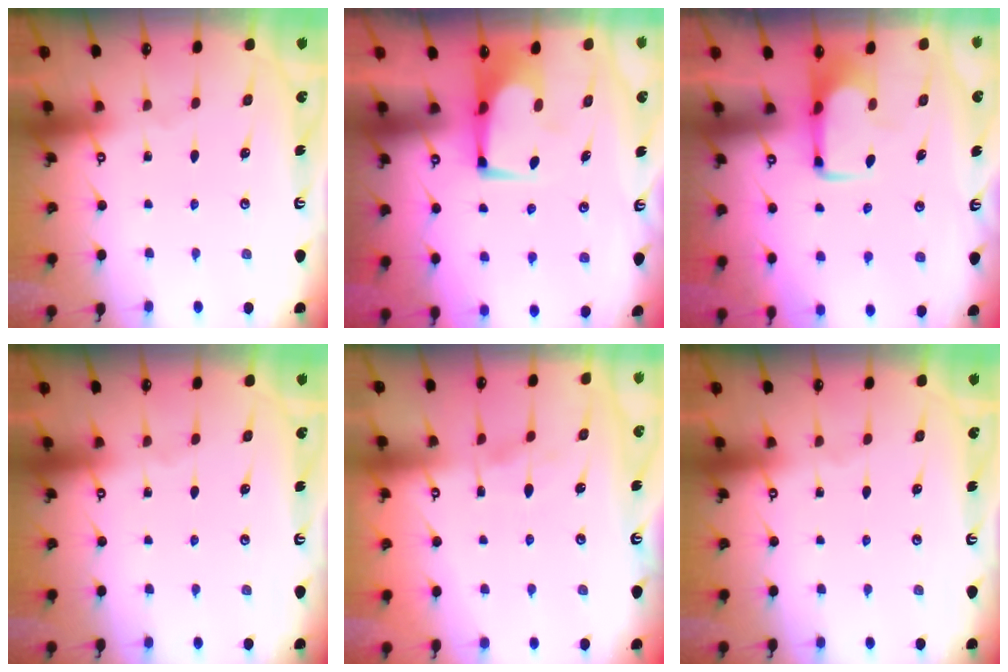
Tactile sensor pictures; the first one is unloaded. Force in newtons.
{"total": 0.0}
{"total": 2.0, "press": 2.0, "slide": 0.4}
{"total": 0.0}
{"total": 0.9, "press": 0.6, "slide": 0.7}
{"total": 0.0}